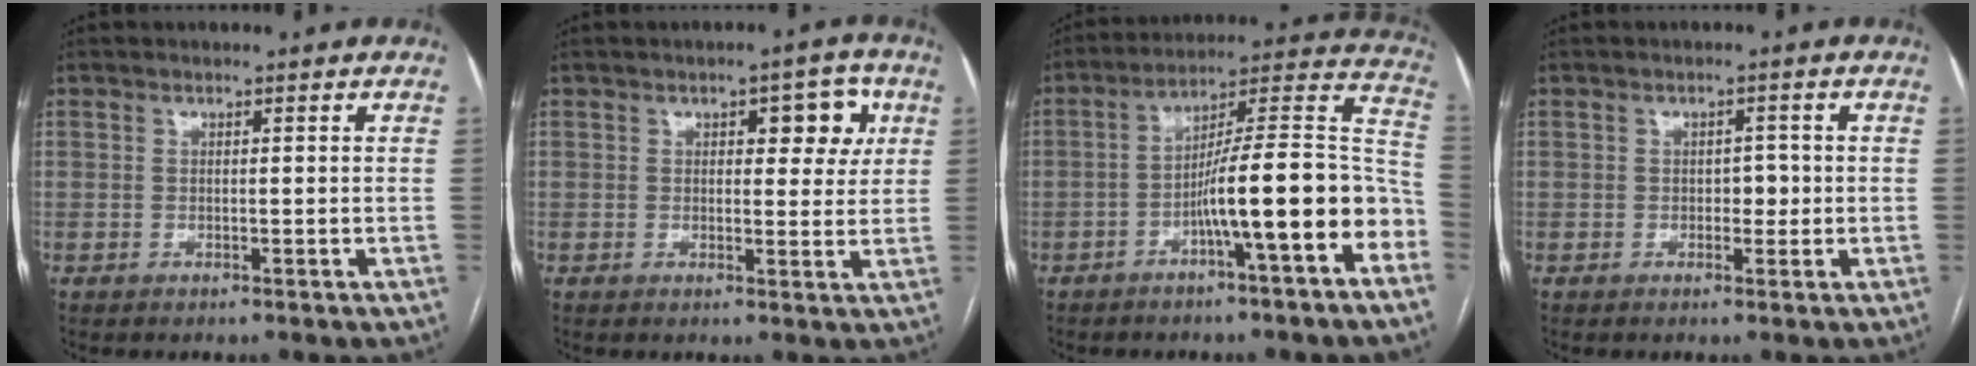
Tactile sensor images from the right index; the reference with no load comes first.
{"total": 5.9, "force": [2.3, 2.7, 4.8], "torque": [-0.048, 0.013, 0.028]}
{"total": 16.1, "force": [-6.1, 1.2, 14.9], "torque": [-0.211, 0.033, -0.092]}
{"total": 2.1, "force": [-0.2, 1.4, 1.6], "torque": [-0.016, 0.006, -0.003]}